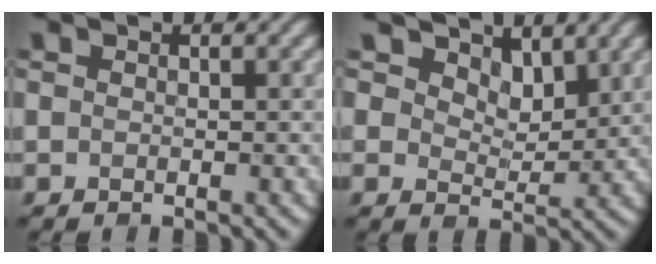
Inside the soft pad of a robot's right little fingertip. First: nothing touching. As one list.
[{"total": 4.7, "force": [3.3, 2.7, 2.2], "torque": [-0.051, -0.017, 0.055]}]